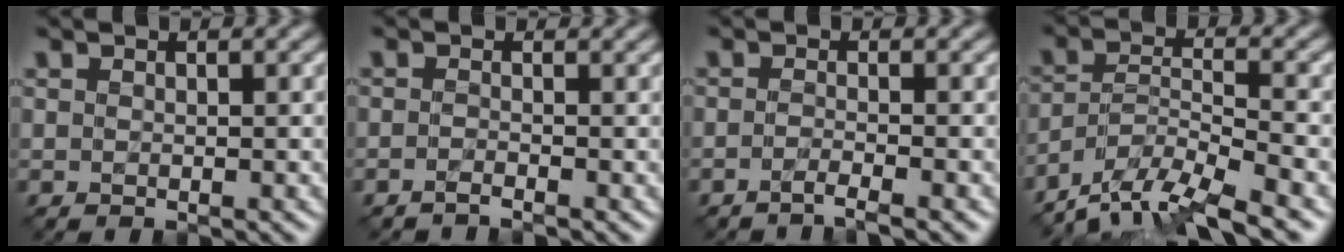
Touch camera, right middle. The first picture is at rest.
{"total": 1.2, "force": [-1.1, 0.0, 0.3], "torque": [-0.008, -0.009, -0.026]}
{"total": 1.9, "force": [-1.5, 0.2, 1.2], "torque": [-0.011, -0.008, -0.037]}
{"total": 8.3, "force": [-7.1, 1.3, 4.0], "torque": [-0.064, 0.000, -0.130]}